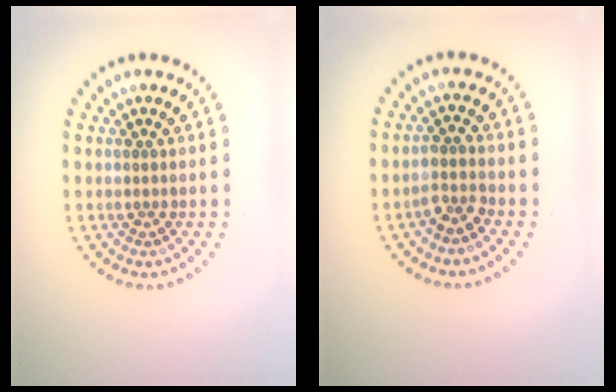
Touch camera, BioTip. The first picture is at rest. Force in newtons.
{"total": 1.7, "press": 1.4, "slide": 1.0}